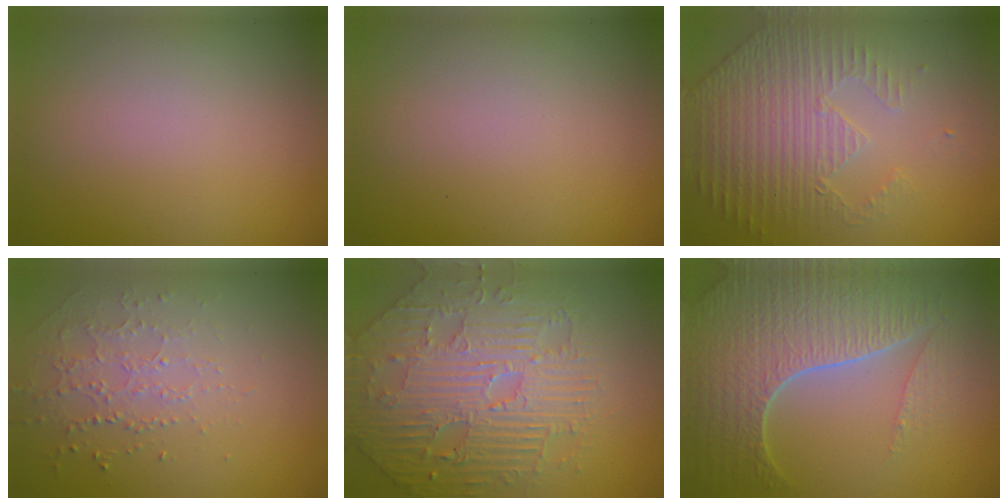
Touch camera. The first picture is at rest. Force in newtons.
{"total": 0.0}
{"total": 4.4, "press": 3.3, "slide": 3.0}
{"total": 1.5, "press": 1.2, "slide": 0.9}
{"total": 5.9, "press": 5.3, "slide": 2.5}
{"total": 7.6, "press": 5.6, "slide": 5.1}